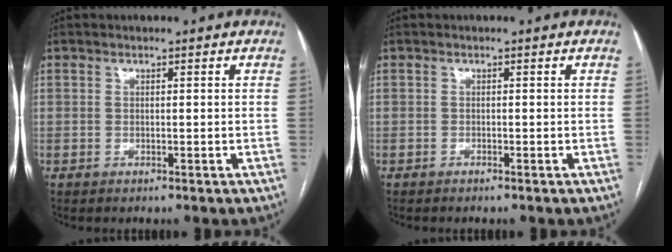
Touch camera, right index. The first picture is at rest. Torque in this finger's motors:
{"motor_torque": [-0.78, -0.71, -0.14, -0.01]}